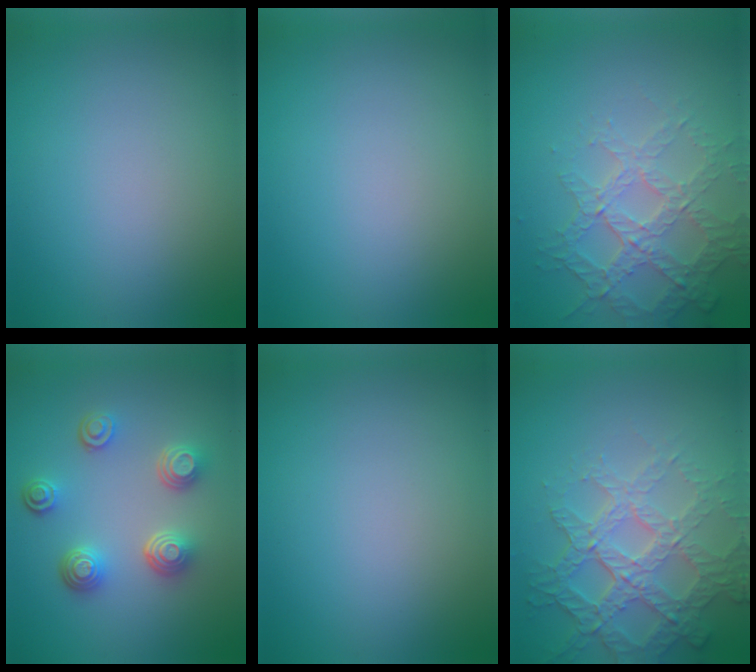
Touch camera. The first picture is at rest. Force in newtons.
{"total": 0.0}
{"total": 3.8, "press": 3.7, "slide": 0.9}
{"total": 4.4, "press": 3.4, "slide": 2.8}
{"total": 0.0}
{"total": 5.8, "press": 4.9, "slide": 3.1}